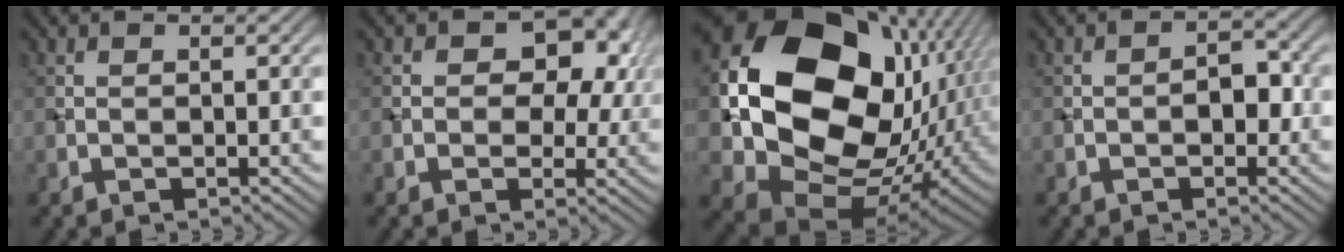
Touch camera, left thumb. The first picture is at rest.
{"total": 9.7, "force": [2.3, 6.8, 6.6], "torque": [-0.068, 0.017, 0.009]}
{"total": 20.2, "force": [2.8, 15.7, 12.4], "torque": [-0.269, -0.027, 0.069]}
{"total": 2.6, "force": [-0.8, 1.5, 2.1], "torque": [-0.027, 0.007, -0.016]}